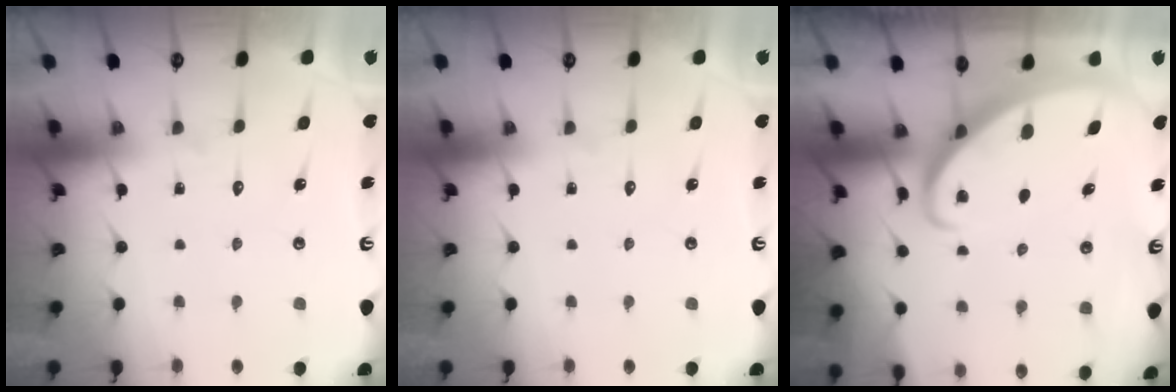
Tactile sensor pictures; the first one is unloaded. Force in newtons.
{"total": 0.0}
{"total": 2.2, "press": 2.2, "slide": 0.3}